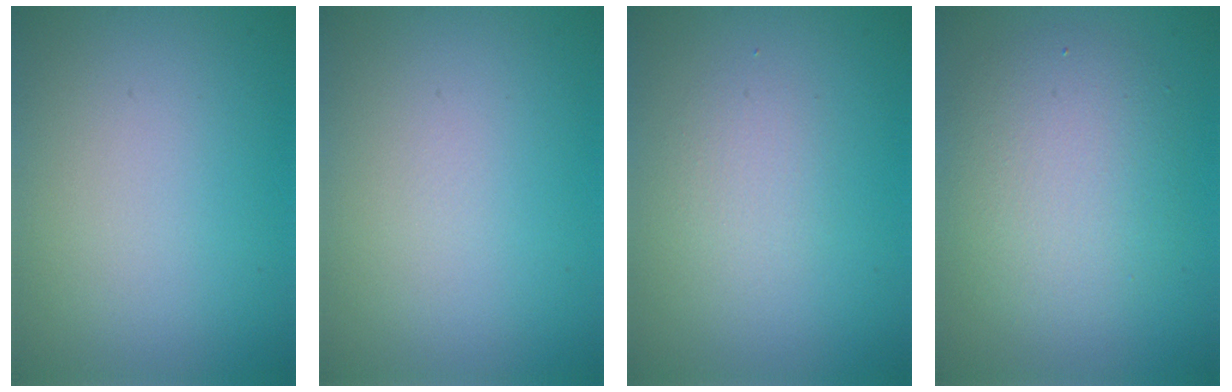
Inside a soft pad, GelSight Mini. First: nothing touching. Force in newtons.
{"total": 0.0}
{"total": 1.4, "press": 1.4, "slide": 0.0}
{"total": 4.9, "press": 4.9, "slide": 0.4}